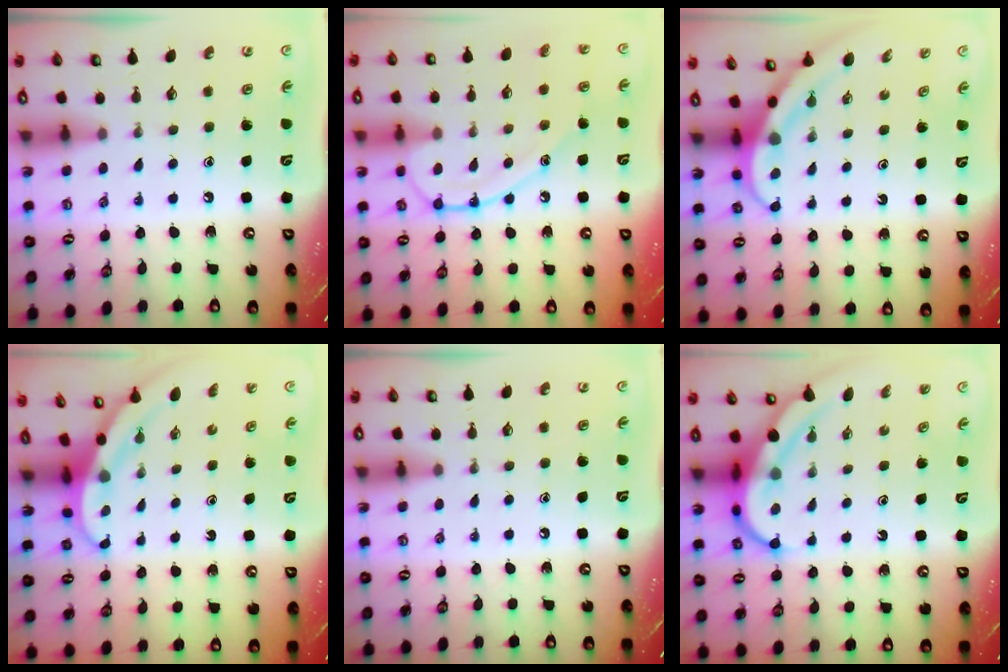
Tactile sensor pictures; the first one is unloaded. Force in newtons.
{"total": 10.8, "press": 10.8, "slide": 0.4}
{"total": 4.0, "press": 4.0, "slide": 0.4}
{"total": 3.5, "press": 3.5, "slide": 0.1}
{"total": 0.0}
{"total": 9.3, "press": 9.2, "slide": 0.9}